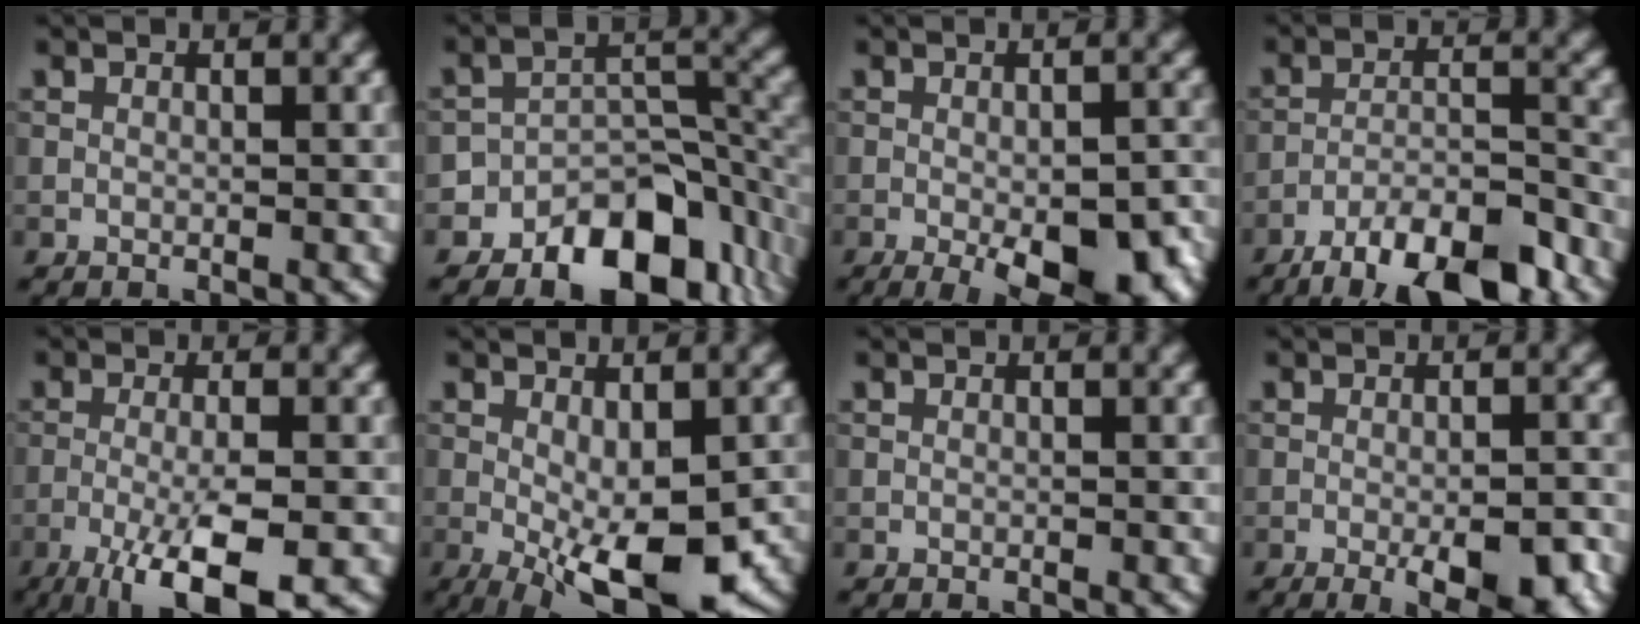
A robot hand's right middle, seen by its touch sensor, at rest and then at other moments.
{"total": 10.1, "force": [-6.0, 6.1, 5.4], "torque": [-0.056, -0.008, -0.096]}
{"total": 9.6, "force": [-3.8, 3.8, 8.0], "torque": [-0.101, -0.012, -0.041]}
{"total": 9.9, "force": [-7.4, 2.7, 5.9], "torque": [-0.088, 0.003, -0.125]}
{"total": 8.4, "force": [-4.1, 2.1, 7.0], "torque": [-0.116, -0.006, -0.070]}
{"total": 10.3, "force": [-3.3, 3.6, 9.0], "torque": [-0.157, -0.023, -0.041]}
{"total": 0.0}
{"total": 5.3, "force": [-2.1, 1.3, 4.6], "torque": [-0.073, -0.007, -0.026]}